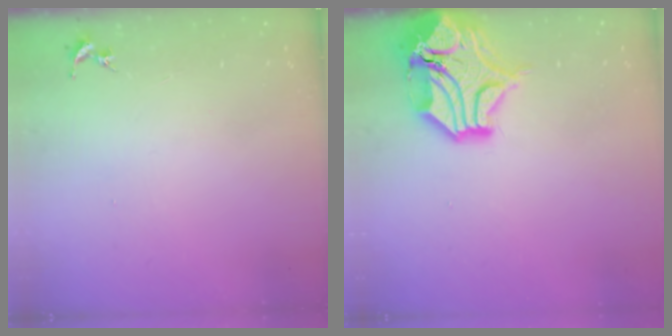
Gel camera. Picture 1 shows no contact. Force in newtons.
{"total": 17.9, "press": 17.7, "slide": 2.6}